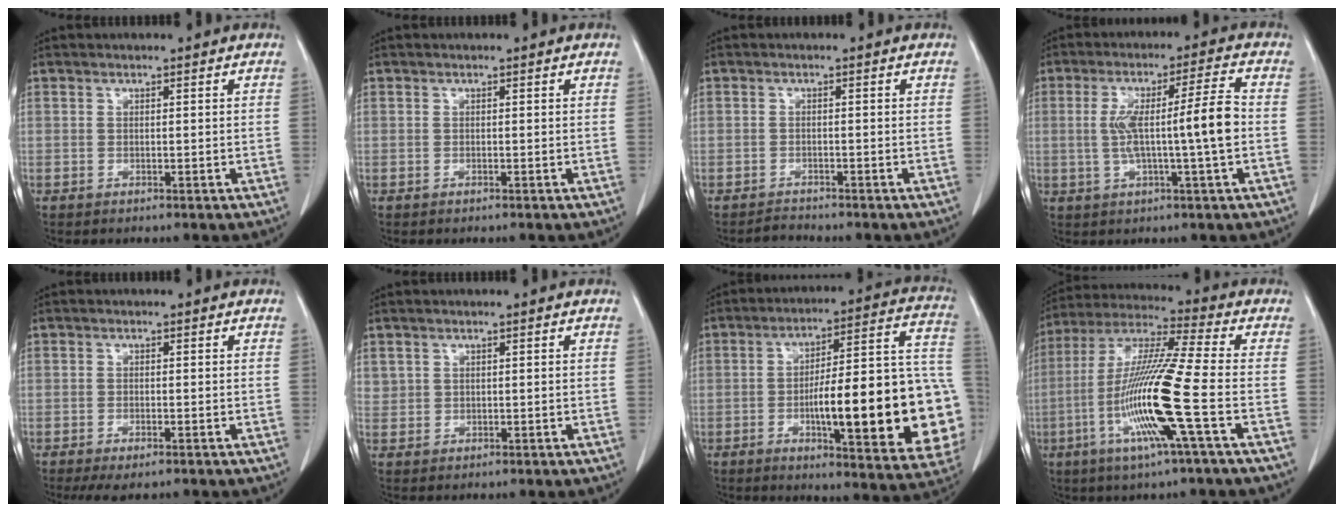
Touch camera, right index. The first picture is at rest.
{"total": 0.0}
{"total": 1.4, "force": [-1.2, 0.2, -0.6], "torque": [0.010, -0.006, -0.025]}
{"total": 10.1, "force": [-0.5, -0.3, 10.1], "torque": [-0.178, 0.017, -0.006]}
{"total": 3.4, "force": [-2.4, 0.9, 2.2], "torque": [-0.041, -0.009, -0.037]}
{"total": 1.3, "force": [0.7, 1.1, 0.1], "torque": [0.011, 0.009, 0.013]}
{"total": 25.9, "force": [-5.3, 4.6, 24.9], "torque": [-0.260, 0.022, -0.061]}
{"total": 15.9, "force": [-4.6, -1.0, 15.2], "torque": [-0.308, -0.013, -0.095]}